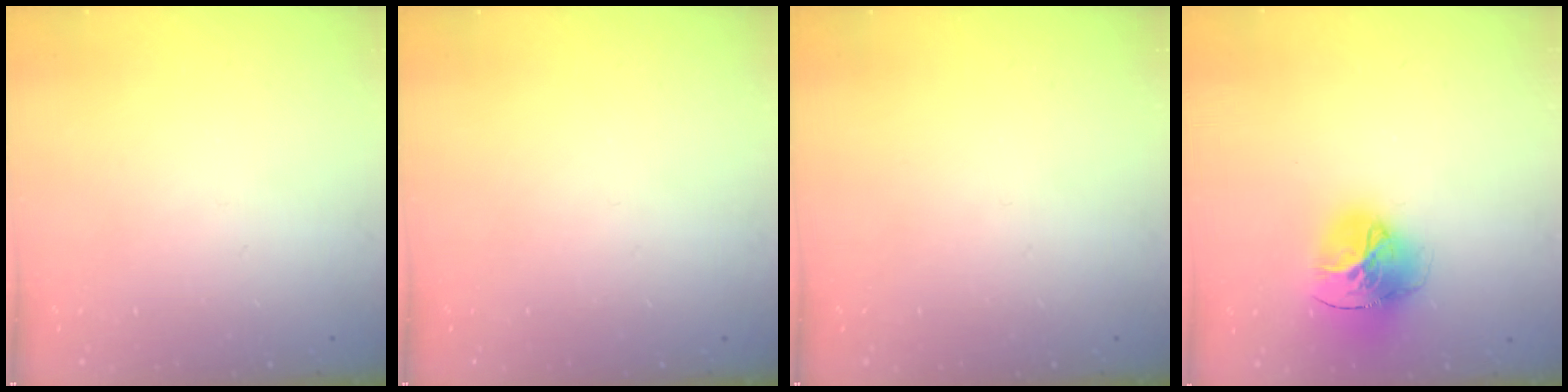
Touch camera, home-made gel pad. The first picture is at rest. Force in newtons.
{"total": 0.0}
{"total": 0.0}
{"total": 16.7, "press": 16.6, "slide": 1.8}